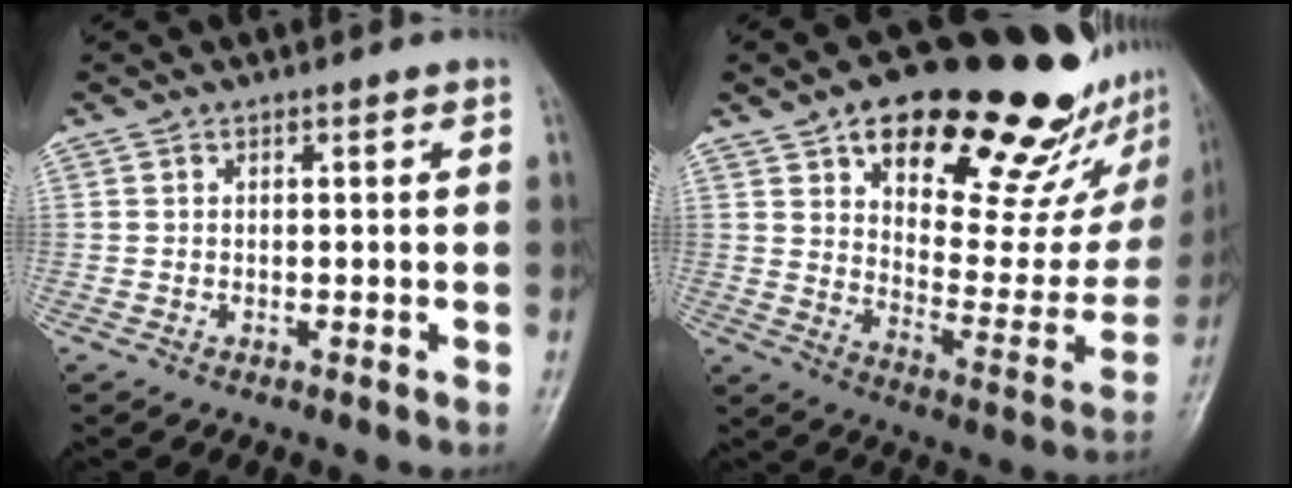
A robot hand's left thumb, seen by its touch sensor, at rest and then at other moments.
{"total": 30.5, "force": [18.7, 12.6, 20.6], "torque": [-0.245, -0.056, 0.276]}